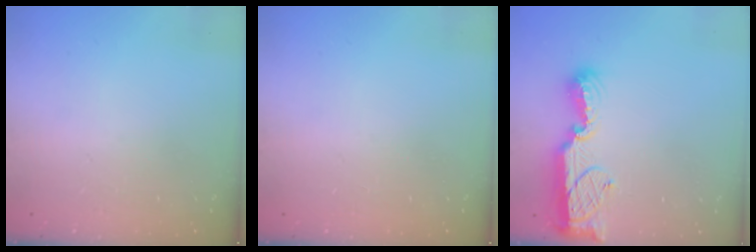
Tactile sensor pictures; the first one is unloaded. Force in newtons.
{"total": 0.0}
{"total": 12.8, "press": 11.4, "slide": 5.9}